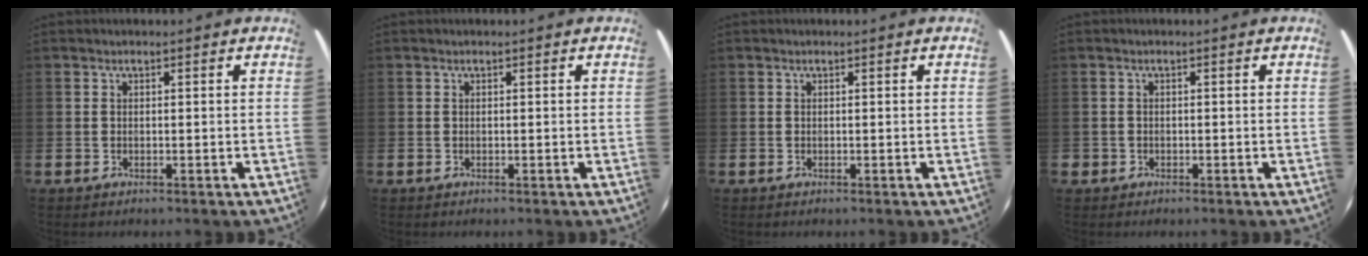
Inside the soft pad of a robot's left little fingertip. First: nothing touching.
{"total": 0.0}
{"total": 0.0}
{"total": 0.7, "force": [-0.3, 0.6, 0.1], "torque": [-0.003, 0.006, -0.008]}